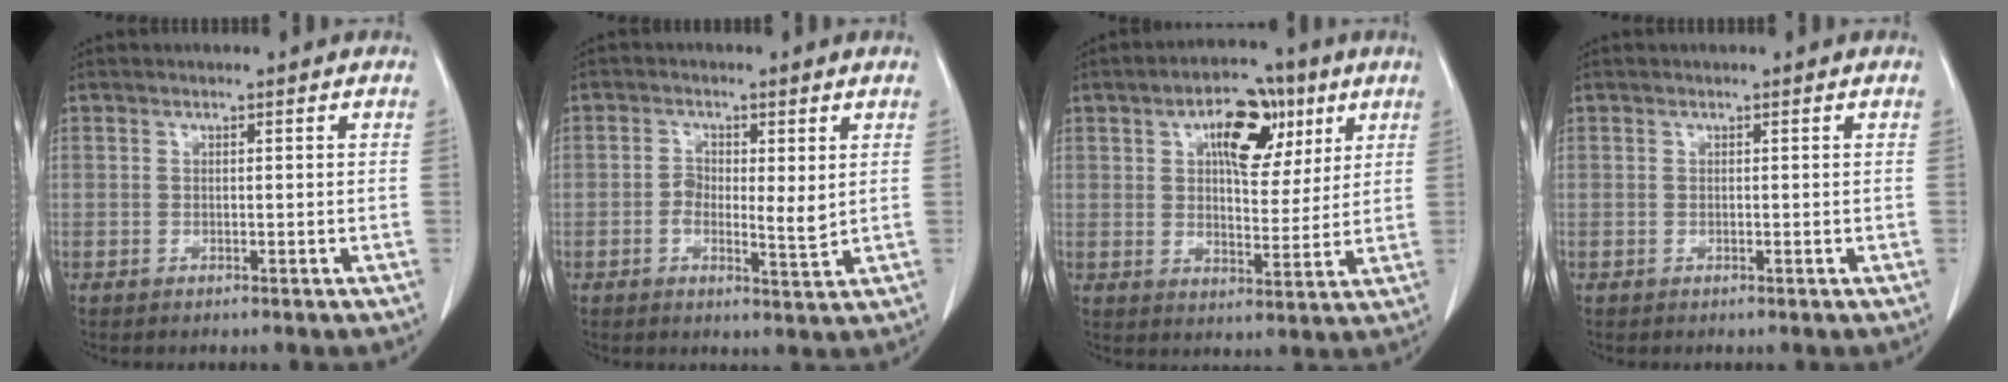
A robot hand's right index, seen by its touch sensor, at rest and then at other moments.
{"total": 4.6, "force": [0.3, 1.9, 4.2], "torque": [-0.068, -0.004, 0.002]}
{"total": 10.6, "force": [4.7, 5.2, 7.9], "torque": [-0.121, 0.022, 0.075]}
{"total": 0.0}